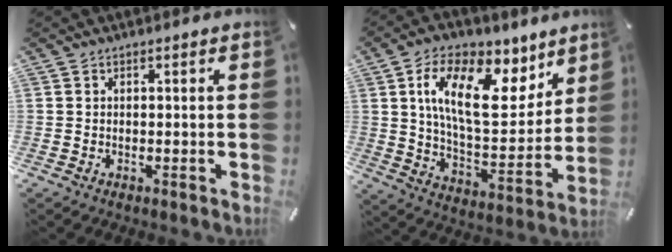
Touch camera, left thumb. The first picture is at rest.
{"total": 19.4, "force": [9.0, 9.9, 14.0], "torque": [-0.232, -0.037, 0.152]}